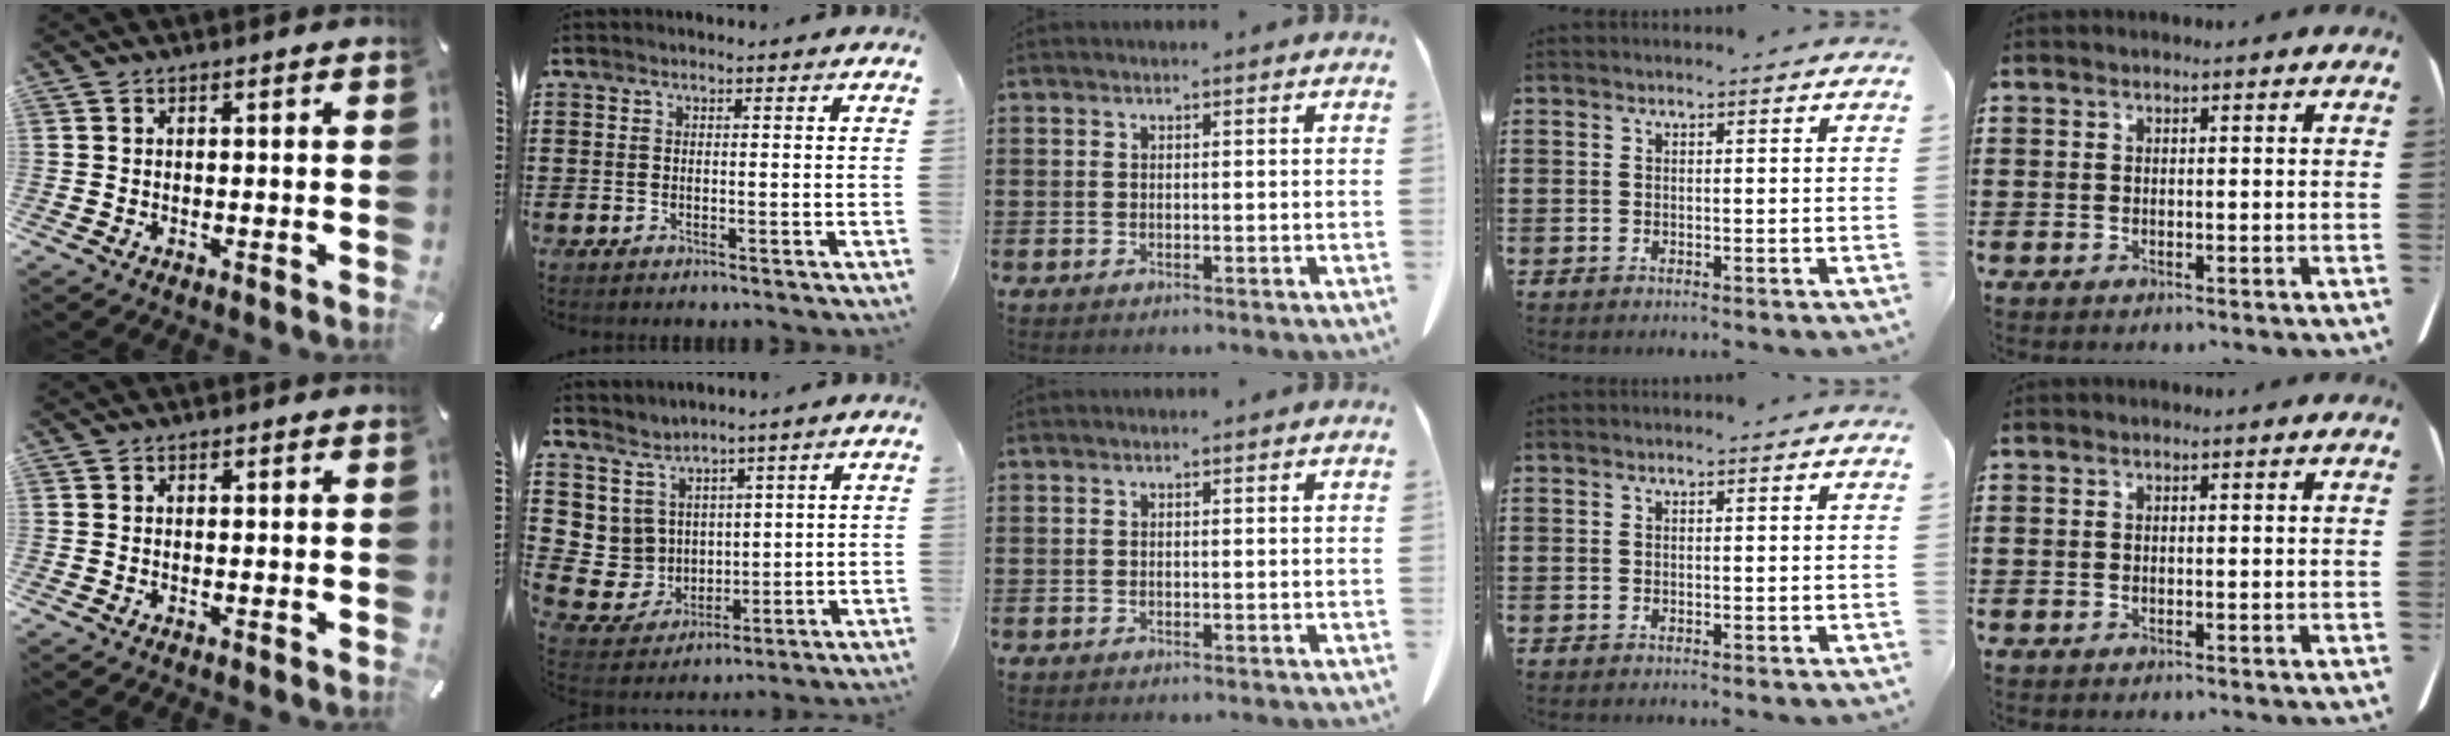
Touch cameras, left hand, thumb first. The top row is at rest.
{"index": {"total": 6.8, "force": [2.7, 6.2, 0.3], "torque": [-0.059, -0.025, 0.057]}}